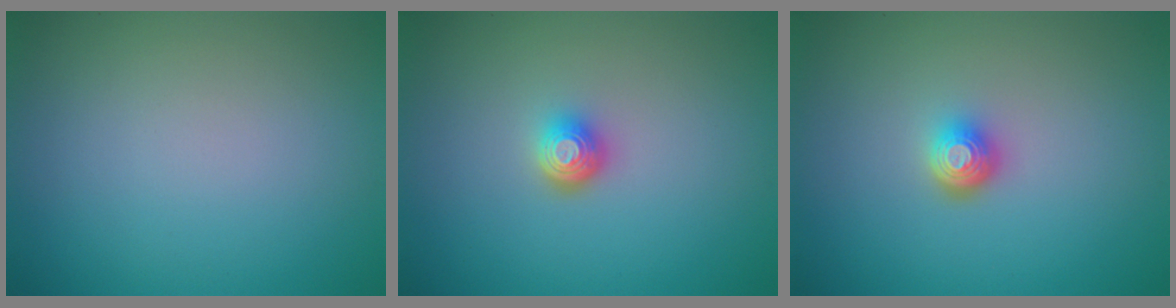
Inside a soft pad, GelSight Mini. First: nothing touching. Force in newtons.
{"total": 1.9, "press": 1.4, "slide": 1.4}
{"total": 2.0, "press": 1.5, "slide": 1.4}